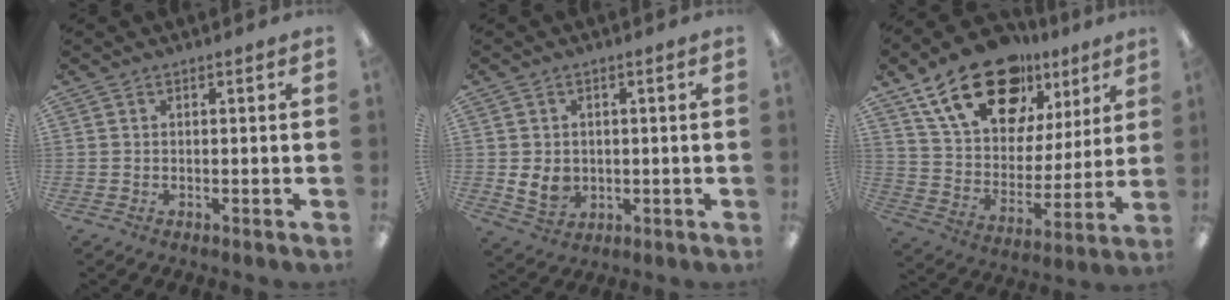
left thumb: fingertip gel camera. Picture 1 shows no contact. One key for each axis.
{"total": 5.3, "fx": 0.1, "fy": 4.6, "fz": 2.7, "tx": -0.049, "ty": -0.001, "tz": 0.001}
{"total": 23.0, "fx": 14.6, "fy": 12.8, "fz": 12.2, "tx": -0.208, "ty": -0.071, "tz": 0.263}